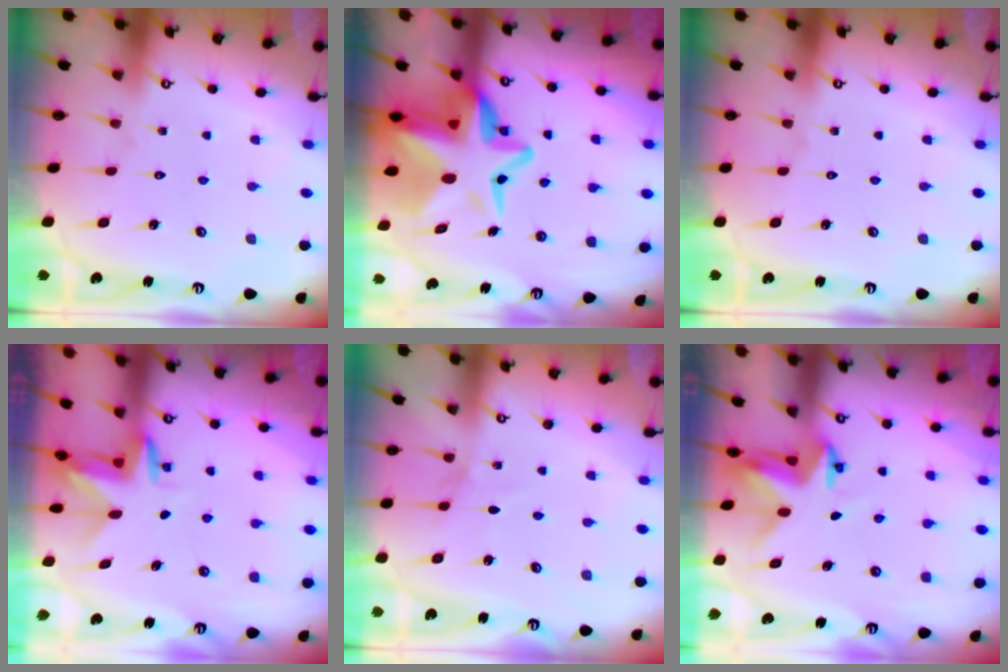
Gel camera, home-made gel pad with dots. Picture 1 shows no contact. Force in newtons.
{"total": 17.5, "press": 16.9, "slide": 4.3}
{"total": 0.0}
{"total": 3.2, "press": 3.2, "slide": 0.3}
{"total": 4.3, "press": 4.3, "slide": 0.4}
{"total": 3.4, "press": 3.4, "slide": 0.2}